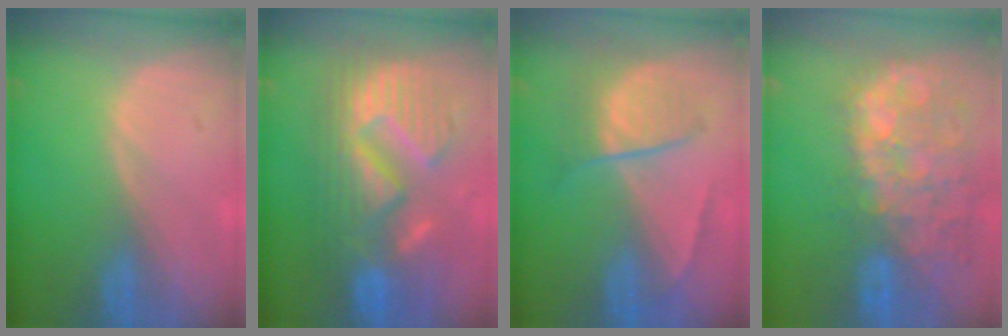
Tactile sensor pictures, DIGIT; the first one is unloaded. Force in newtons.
{"total": 12.7, "press": 12.7, "slide": 1.3}
{"total": 6.6, "press": 6.2, "slide": 2.4}
{"total": 14.1, "press": 11.6, "slide": 8.0}